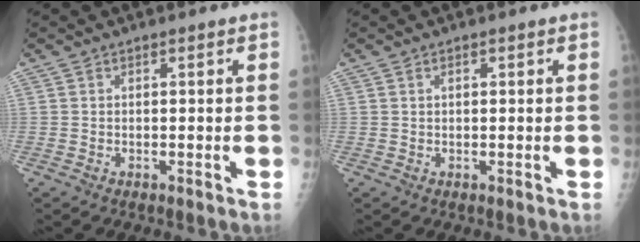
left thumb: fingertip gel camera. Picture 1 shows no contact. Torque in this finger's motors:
{"motor_torque": [-0.11, 0.16, 0.12, 0.17, -0.02]}